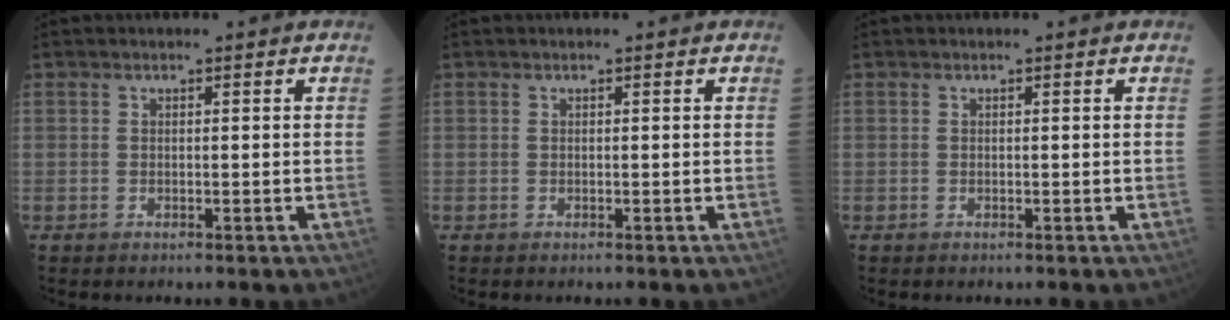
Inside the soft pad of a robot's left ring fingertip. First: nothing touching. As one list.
[{"total": 0.0}, {"total": 0.0}]